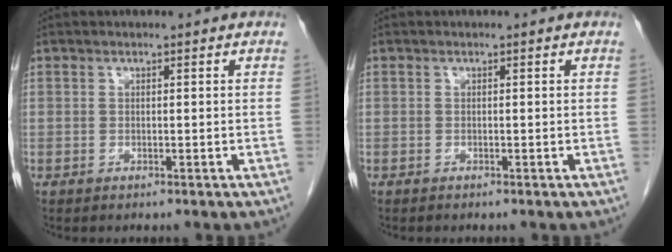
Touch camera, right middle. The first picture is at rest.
{"total": 0.0}